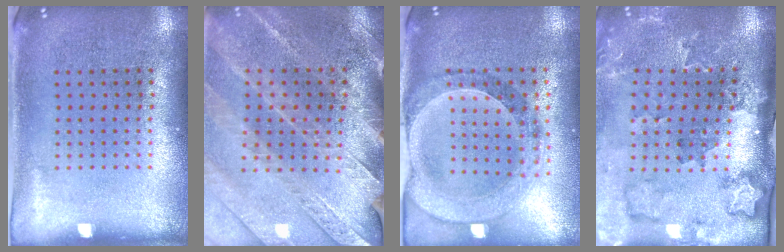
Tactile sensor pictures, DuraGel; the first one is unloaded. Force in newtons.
{"total": 3.0, "press": 3.0, "slide": 0.4}
{"total": 1.5, "press": 1.5, "slide": 0.3}
{"total": 2.1, "press": 2.0, "slide": 0.7}